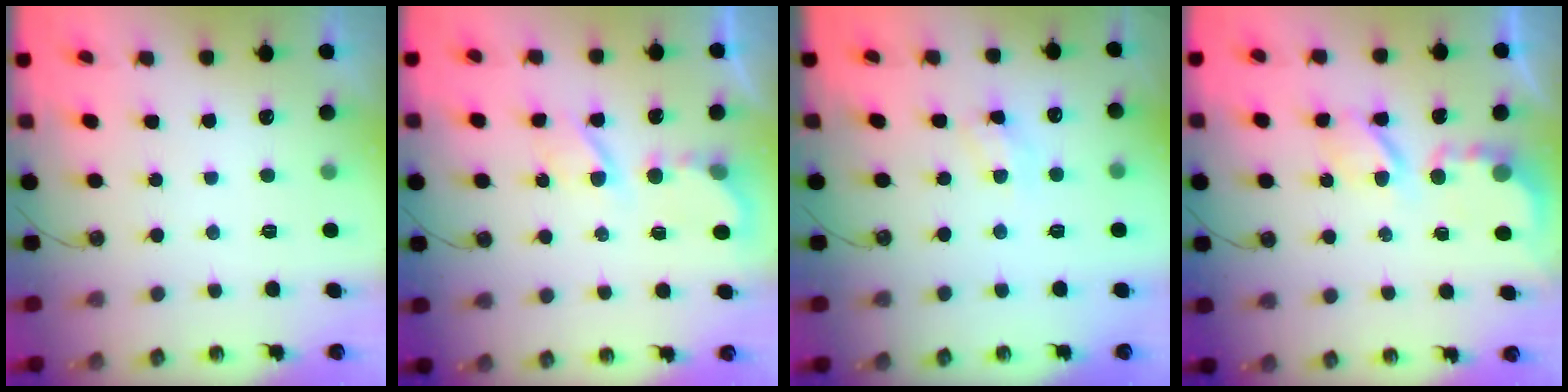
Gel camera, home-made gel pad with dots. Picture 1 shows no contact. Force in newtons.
{"total": 5.7, "press": 5.7, "slide": 0.1}
{"total": 4.1, "press": 4.1, "slide": 0.5}
{"total": 7.0, "press": 7.0, "slide": 0.3}